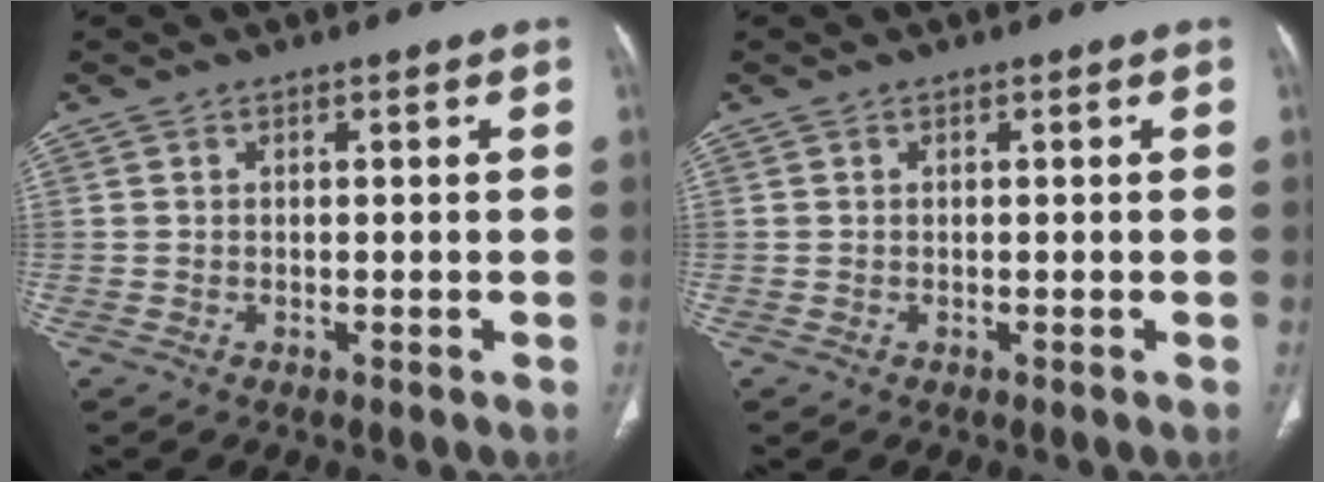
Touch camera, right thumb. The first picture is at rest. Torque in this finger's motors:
{"motor_torque": [0.00, 0.00, -0.02, 0.01, 0.00]}